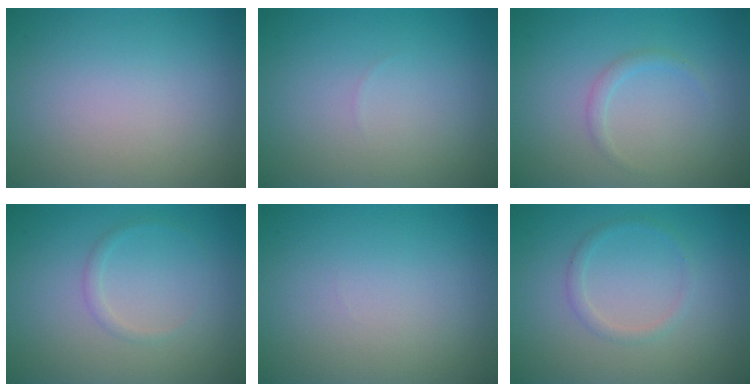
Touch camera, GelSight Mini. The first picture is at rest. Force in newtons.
{"total": 0.0}
{"total": 1.0, "press": 1.0, "slide": 0.0}
{"total": 0.8, "press": 0.8, "slide": 0.0}
{"total": 0.0}
{"total": 1.2, "press": 1.2, "slide": 0.0}